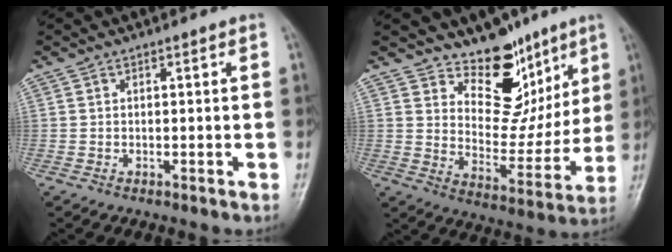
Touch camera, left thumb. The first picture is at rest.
{"total": 13.8, "force": [9.4, 8.2, 5.7], "torque": [-0.021, -0.064, 0.157]}